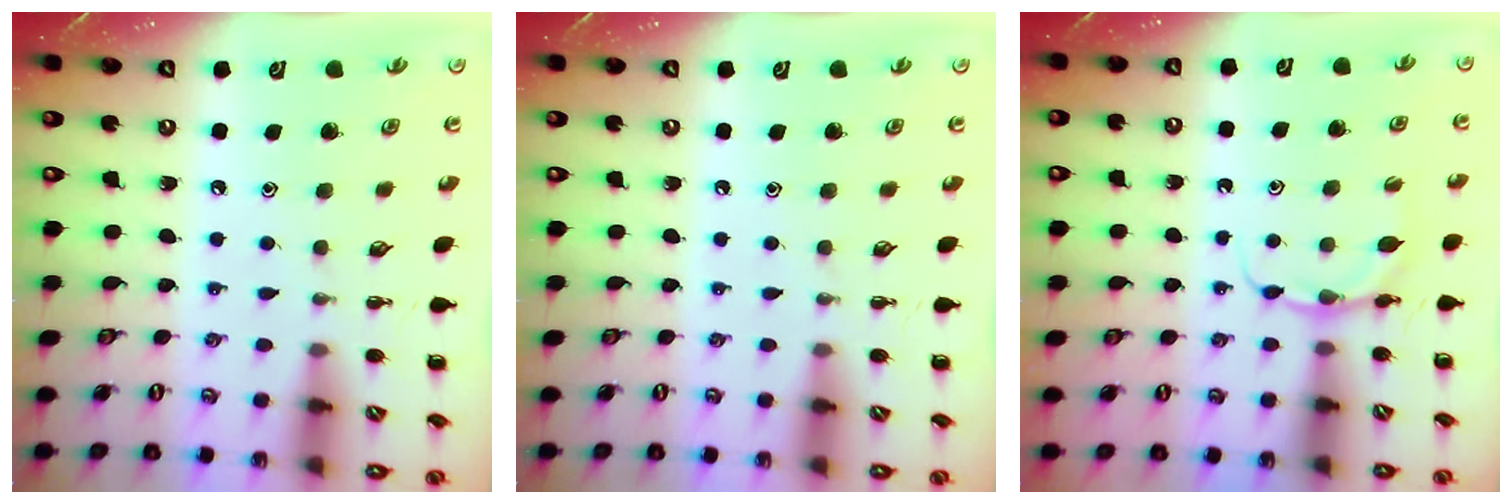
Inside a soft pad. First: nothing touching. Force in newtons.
{"total": 0.0}
{"total": 4.6, "press": 4.5, "slide": 1.1}